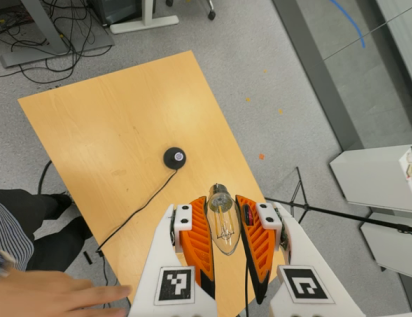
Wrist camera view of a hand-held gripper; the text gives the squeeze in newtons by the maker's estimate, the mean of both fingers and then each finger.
{"total": 22.3, "left": 25.0, "right": 19.6}